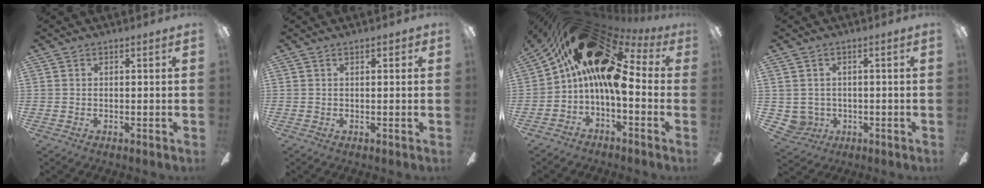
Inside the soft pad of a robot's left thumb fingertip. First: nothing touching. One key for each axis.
{"total": 0.8, "fx": 0.5, "fy": 0.5, "fz": 0.5, "tx": -0.001, "ty": 0.000, "tz": 0.006}
{"total": 25.9, "fx": 6.7, "fy": 12.9, "fz": 21.5, "tx": -0.382, "ty": -0.021, "tz": 0.119}
{"total": 3.9, "fx": 0.3, "fy": 3.9, "fz": 0.4, "tx": -0.026, "ty": 0.000, "tz": 0.009}